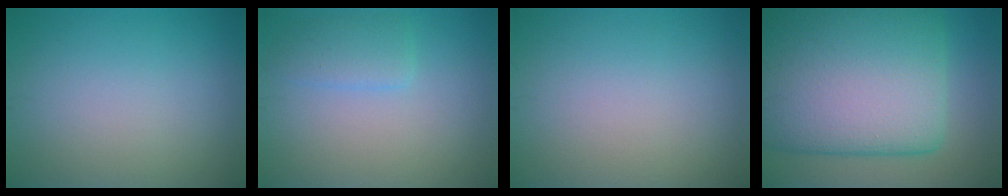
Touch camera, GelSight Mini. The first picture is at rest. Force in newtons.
{"total": 2.1, "press": 2.1, "slide": 0.2}
{"total": 0.0}
{"total": 17.5, "press": 17.4, "slide": 1.0}